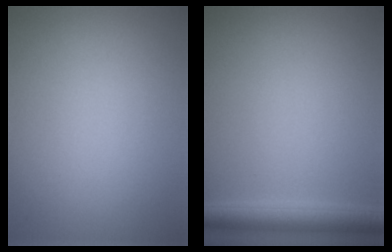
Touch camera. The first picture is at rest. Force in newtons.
{"total": 3.3, "press": 3.3, "slide": 0.2}